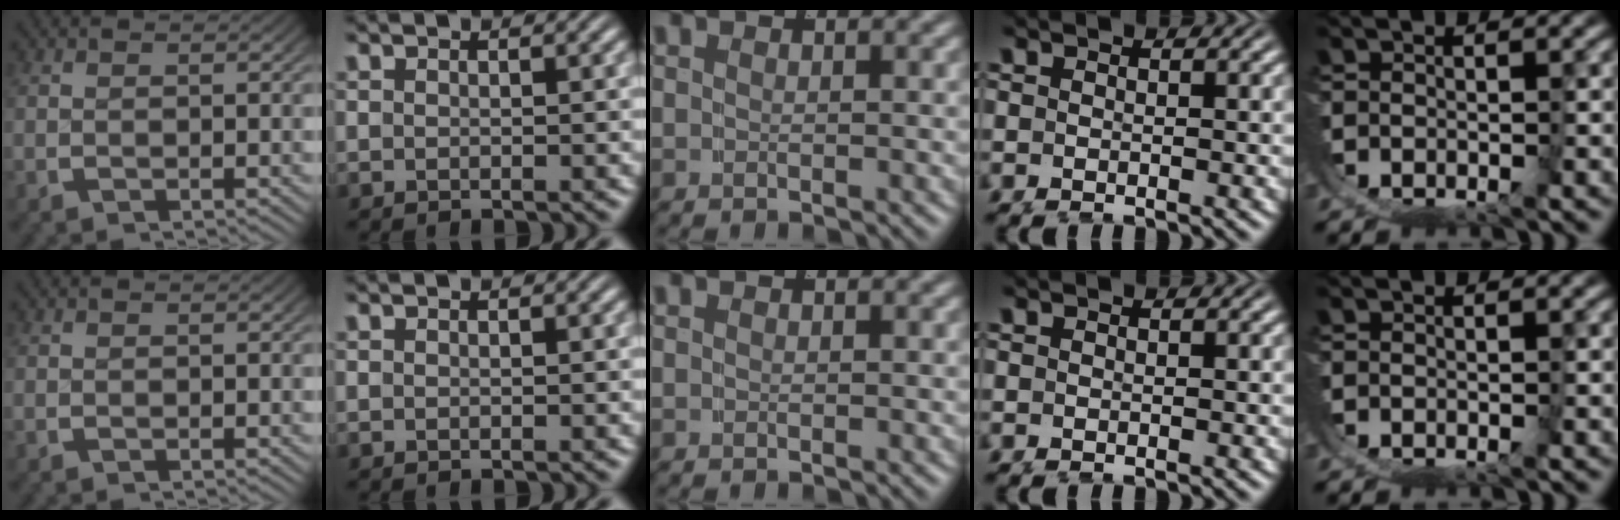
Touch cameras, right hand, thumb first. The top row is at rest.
{}